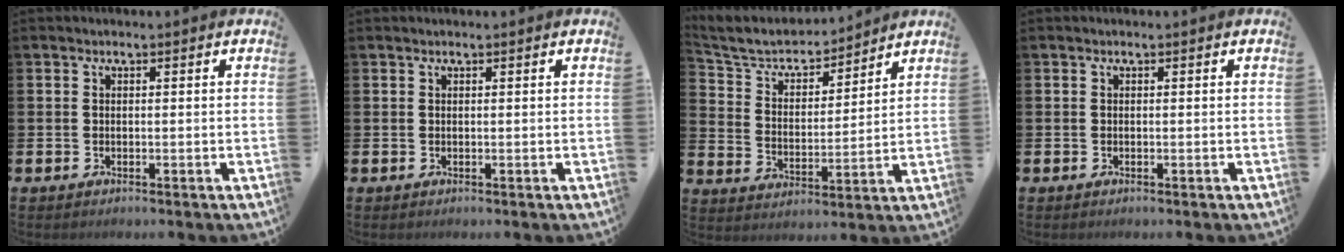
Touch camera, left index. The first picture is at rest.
{"total": 0.0}
{"total": 6.2, "force": [5.8, 2.0, 1.3], "torque": [-0.061, -0.040, 0.097]}
{"total": 0.0}